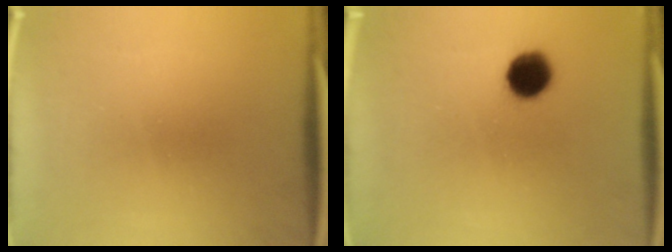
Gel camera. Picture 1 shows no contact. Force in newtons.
{"total": 8.1}